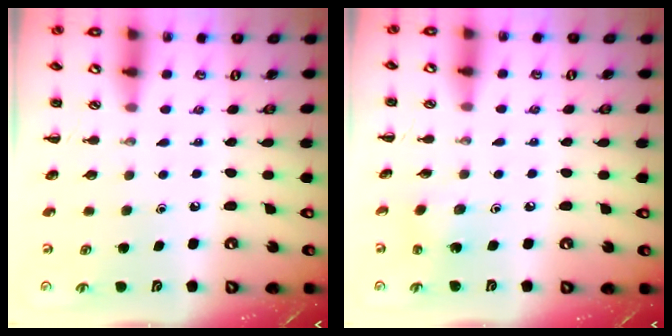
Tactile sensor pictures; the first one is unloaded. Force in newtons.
{"total": 1.5, "press": 1.5, "slide": 0.5}